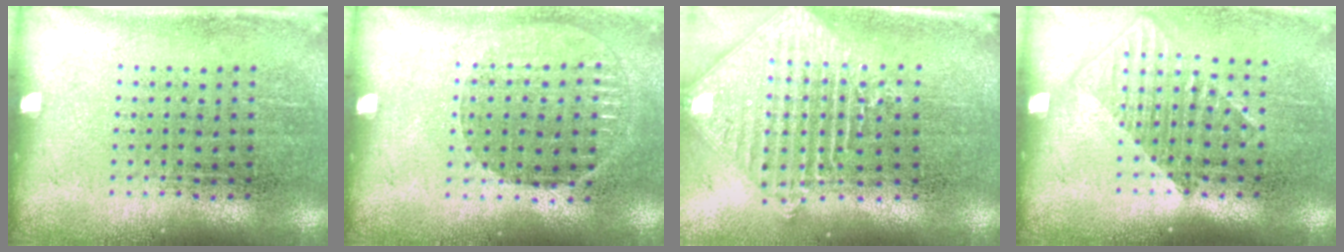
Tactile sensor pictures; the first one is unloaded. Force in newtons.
{"total": 0.8, "press": 0.8, "slide": 0.2}
{"total": 2.2, "press": 1.7, "slide": 1.3}
{"total": 1.3, "press": 1.0, "slide": 0.7}